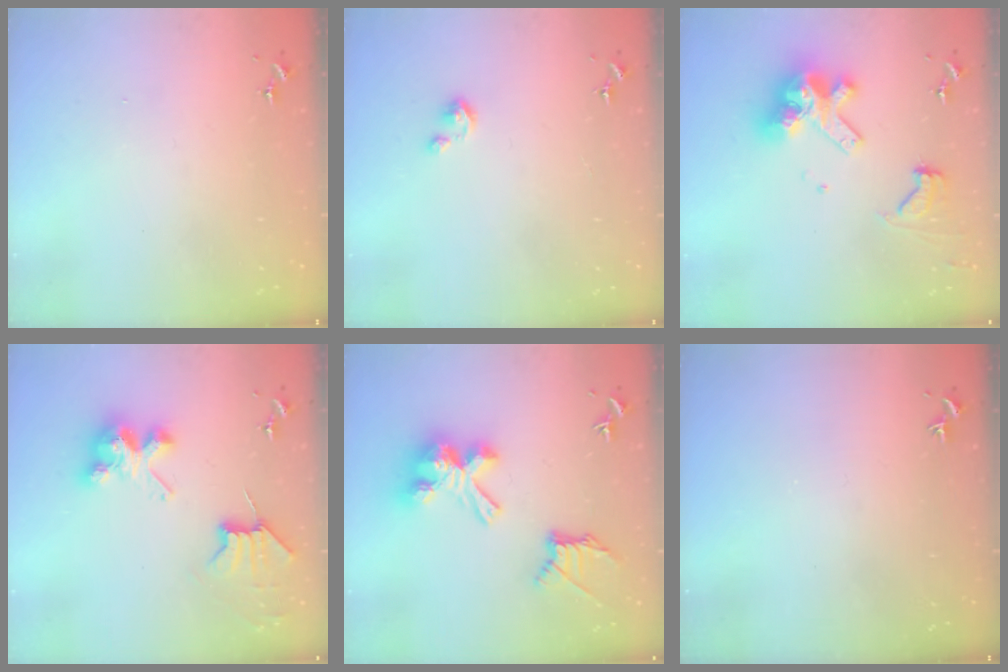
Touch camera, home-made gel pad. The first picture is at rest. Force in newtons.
{"total": 3.0, "press": 2.9, "slide": 0.2}
{"total": 16.5, "press": 16.5, "slide": 0.9}
{"total": 8.1, "press": 8.1, "slide": 0.6}
{"total": 18.8, "press": 18.8, "slide": 1.2}
{"total": 0.0}